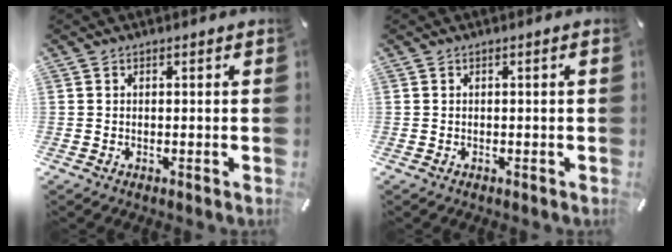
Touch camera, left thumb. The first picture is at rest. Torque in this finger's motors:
{"motor_torque": [0.00, 0.10, 0.07, -0.17, 0.07]}